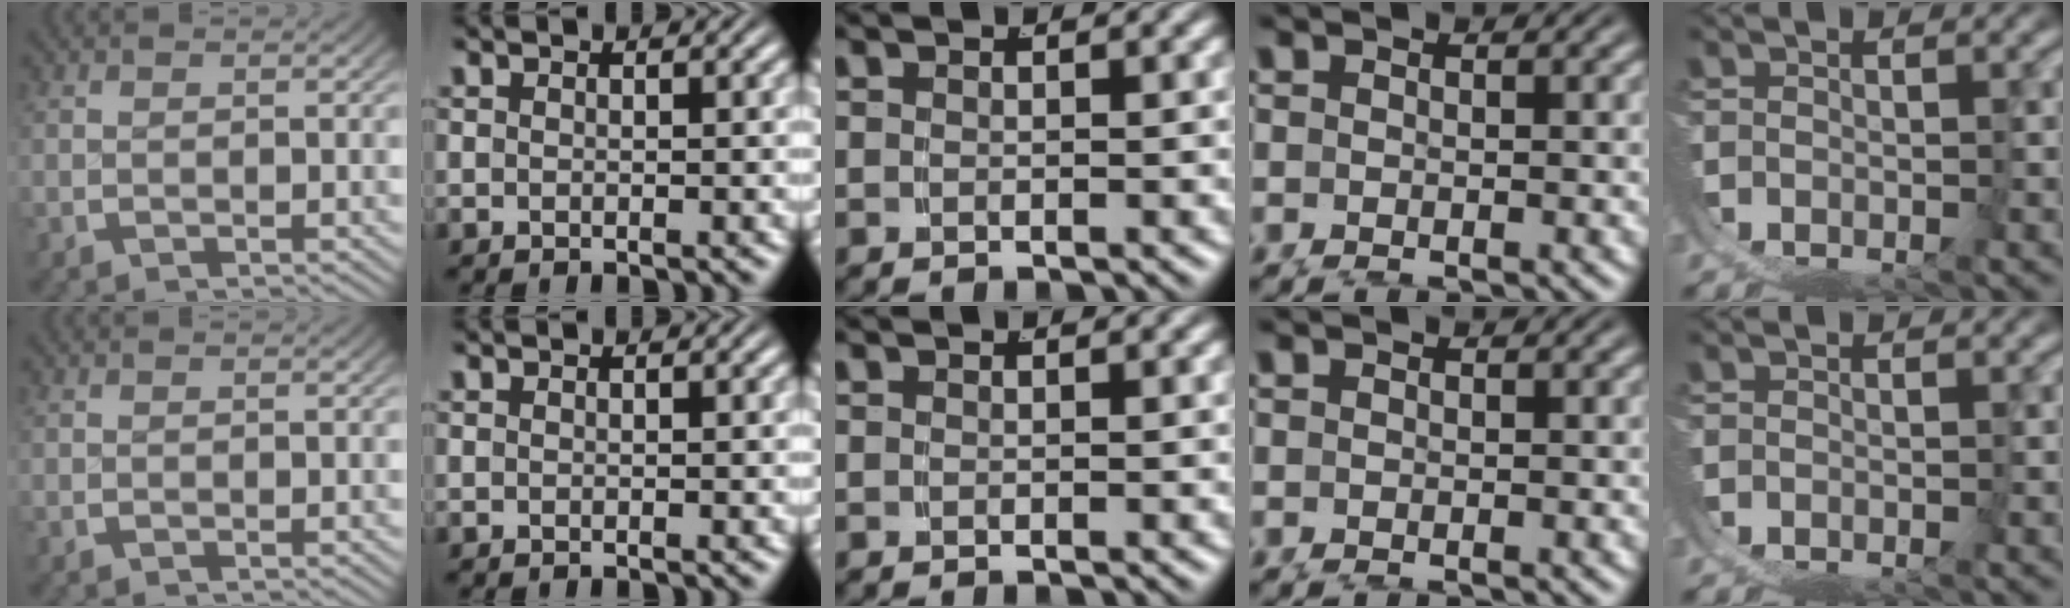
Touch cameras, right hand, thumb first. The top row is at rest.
{}